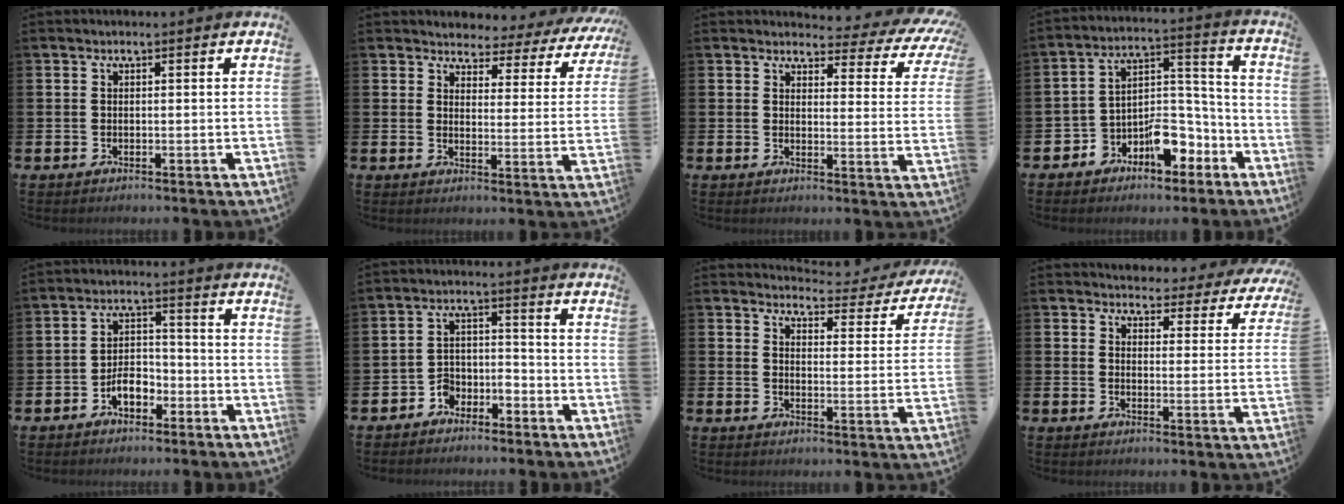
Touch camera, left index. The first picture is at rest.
{"total": 2.9, "force": [2.7, 1.1, 0.2], "torque": [-0.022, -0.035, 0.038]}
{"total": 2.8, "force": [2.3, 1.4, 0.9], "torque": [-0.023, -0.029, 0.030]}
{"total": 8.1, "force": [-4.8, 4.9, 4.2], "torque": [-0.069, 0.003, -0.088]}
{"total": 4.2, "force": [-2.4, 2.3, 2.5], "torque": [-0.040, 0.007, -0.048]}
{"total": 3.5, "force": [-3.1, 1.6, 0.5], "torque": [-0.020, 0.006, -0.067]}
{"total": 3.4, "force": [3.2, 0.7, 0.6], "torque": [-0.017, -0.033, 0.049]}
{"total": 3.6, "force": [3.4, 1.0, 0.3], "torque": [-0.012, -0.031, 0.056]}